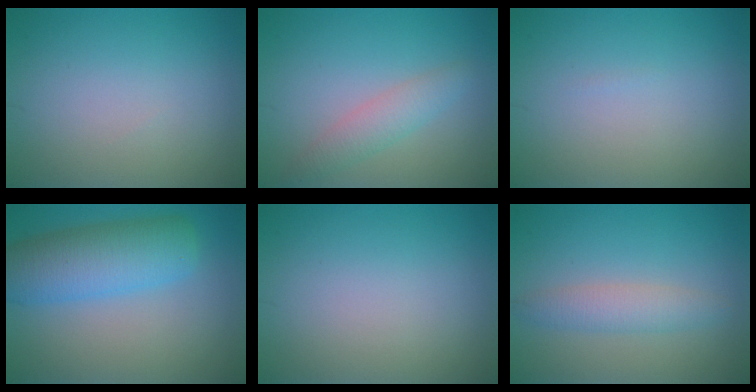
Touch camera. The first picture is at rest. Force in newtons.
{"total": 2.3, "press": 2.3, "slide": 0.0}
{"total": 0.0}
{"total": 7.0, "press": 7.0, "slide": 0.1}
{"total": 0.0}
{"total": 2.5, "press": 2.5, "slide": 0.0}